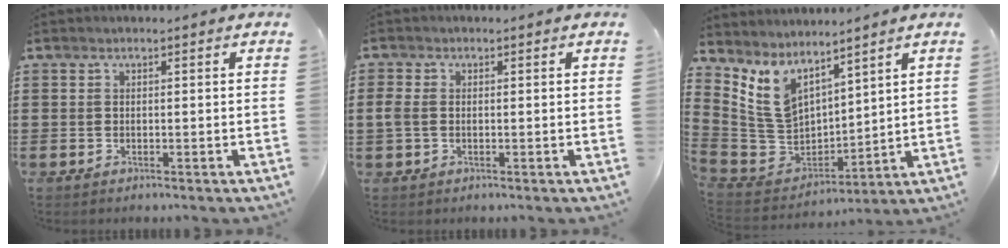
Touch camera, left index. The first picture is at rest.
{"total": 2.1, "force": [-0.2, 1.4, 1.6], "torque": [-0.048, 0.000, -0.010]}
{"total": 7.8, "force": [5.0, 4.6, 3.8], "torque": [-0.121, -0.037, 0.095]}